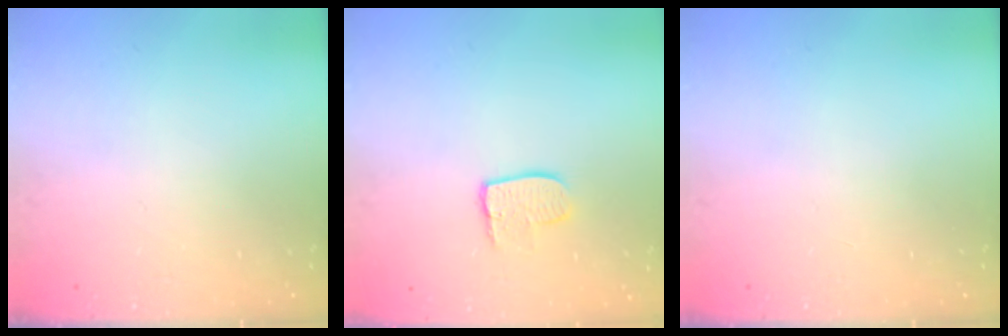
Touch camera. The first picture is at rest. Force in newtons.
{"total": 6.9, "press": 6.9, "slide": 0.6}
{"total": 0.0}